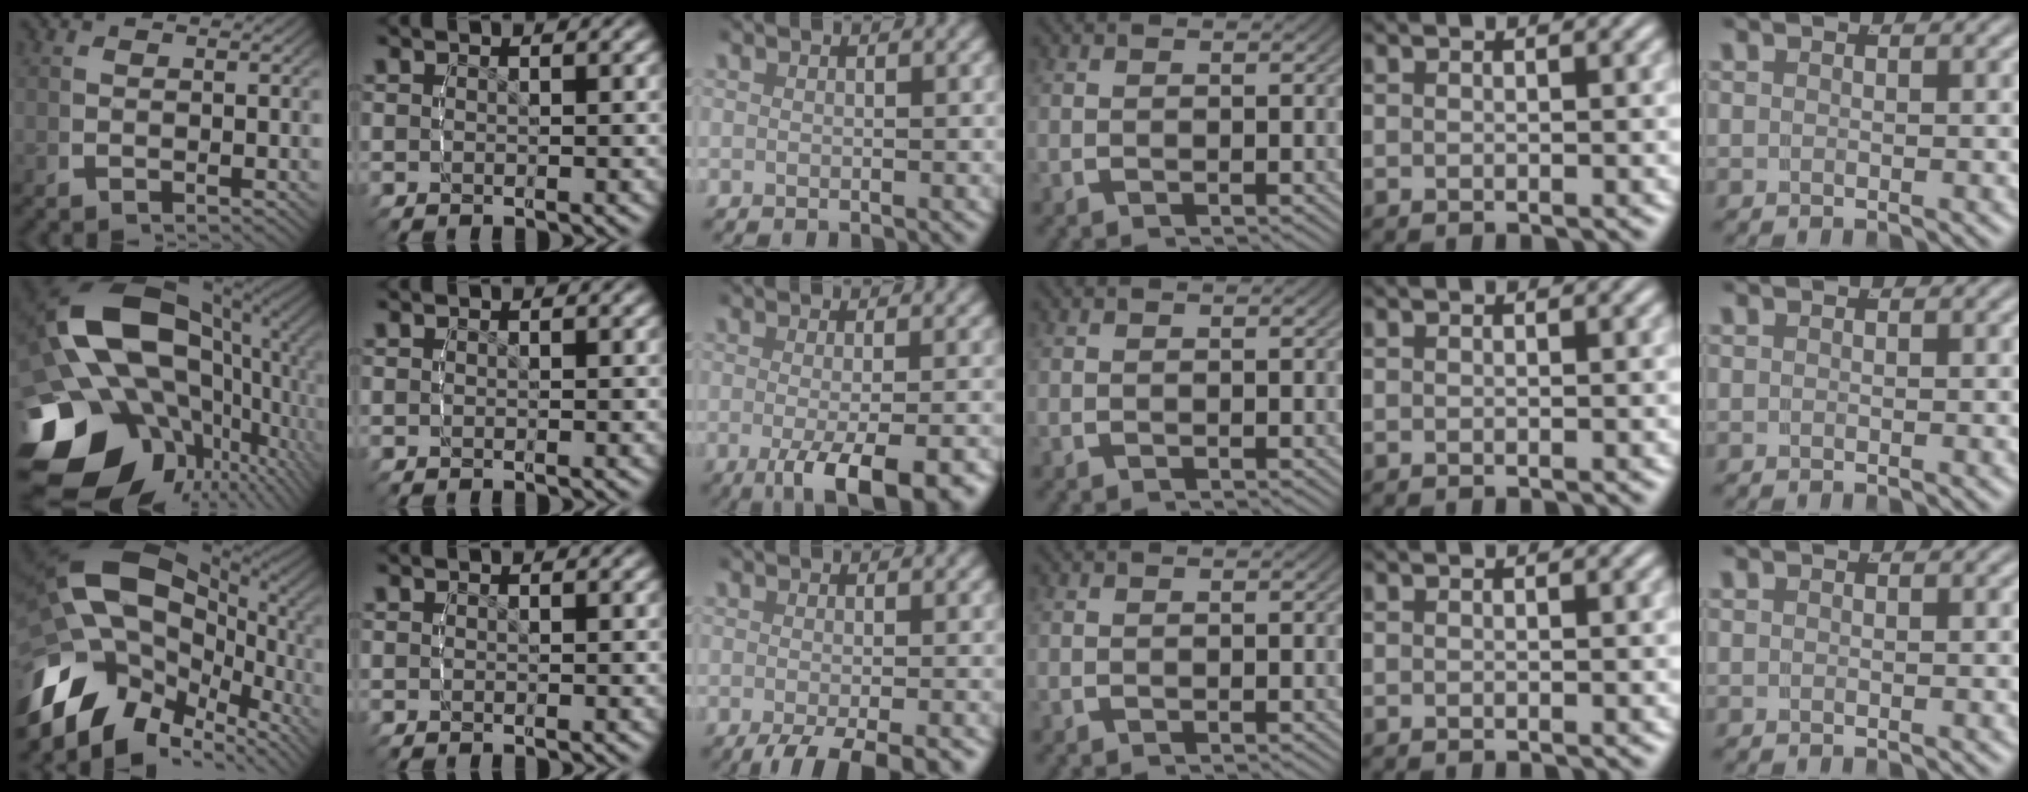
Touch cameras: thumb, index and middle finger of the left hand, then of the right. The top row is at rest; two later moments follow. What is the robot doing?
{"motion": "lift_and_place", "object": "lipstick"}